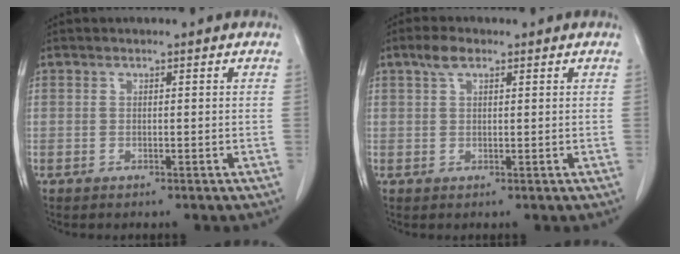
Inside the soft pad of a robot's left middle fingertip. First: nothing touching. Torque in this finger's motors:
{"motor_torque": [0.58, -0.35, -0.16, -0.02]}